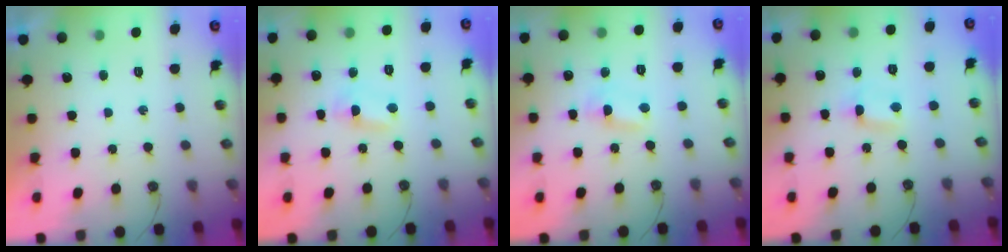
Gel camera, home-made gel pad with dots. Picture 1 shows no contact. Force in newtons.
{"total": 1.3, "press": 1.3, "slide": 0.2}
{"total": 1.4, "press": 1.4, "slide": 0.2}
{"total": 0.6, "press": 0.3, "slide": 0.5}